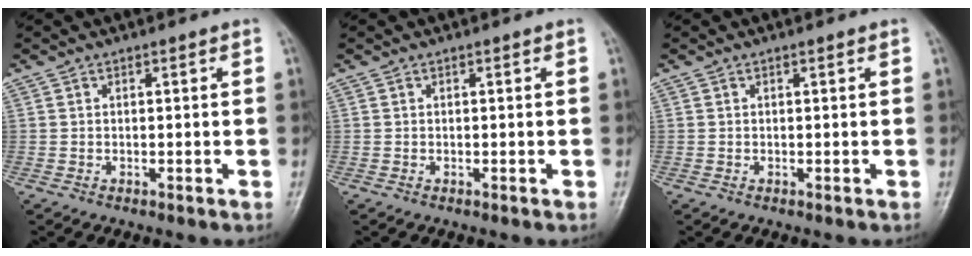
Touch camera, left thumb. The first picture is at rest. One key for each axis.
{"total": 0.0}
{"total": 0.0}